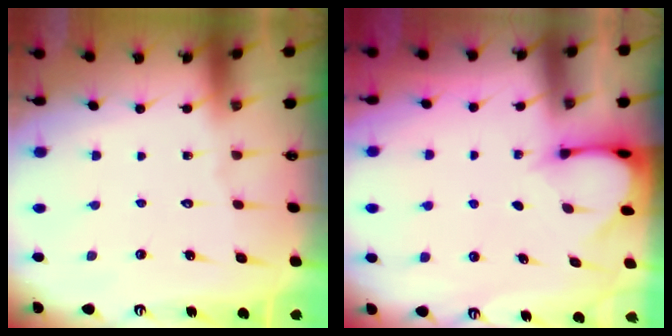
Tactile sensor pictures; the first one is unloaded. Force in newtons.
{"total": 3.2, "press": 3.2, "slide": 0.2}